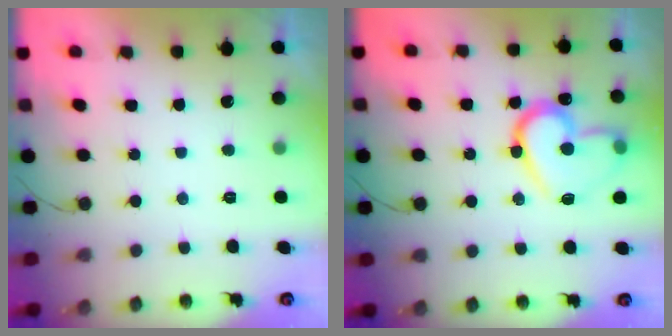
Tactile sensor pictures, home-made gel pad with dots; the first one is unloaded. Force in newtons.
{"total": 17.4, "press": 17.3, "slide": 1.9}